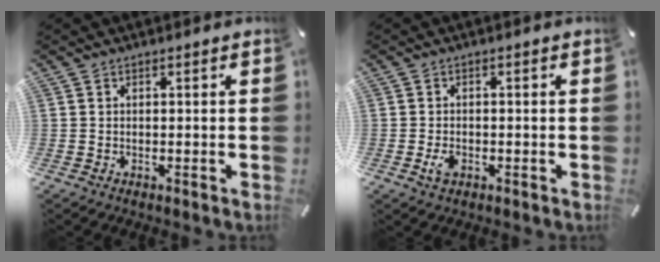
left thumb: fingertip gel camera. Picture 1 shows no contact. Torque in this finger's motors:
{"motor_torque": [0.54, 0.82, 0.19, 0.08, 0.00]}